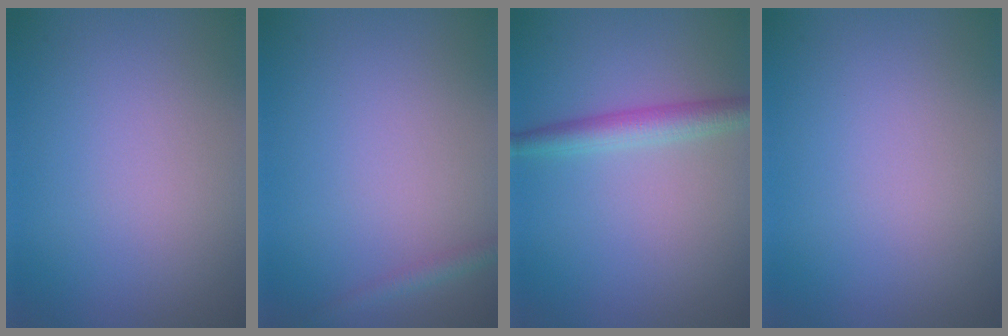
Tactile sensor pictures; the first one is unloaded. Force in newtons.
{"total": 1.1, "press": 1.1, "slide": 0.1}
{"total": 2.8, "press": 2.8, "slide": 0.0}
{"total": 0.0}